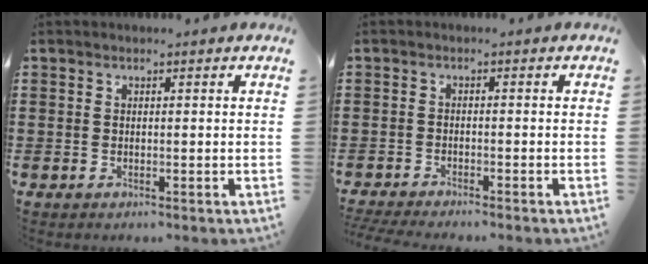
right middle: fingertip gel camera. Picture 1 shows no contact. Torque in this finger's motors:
{"motor_torque": [1.66, -0.48, 0.82, 0.21]}